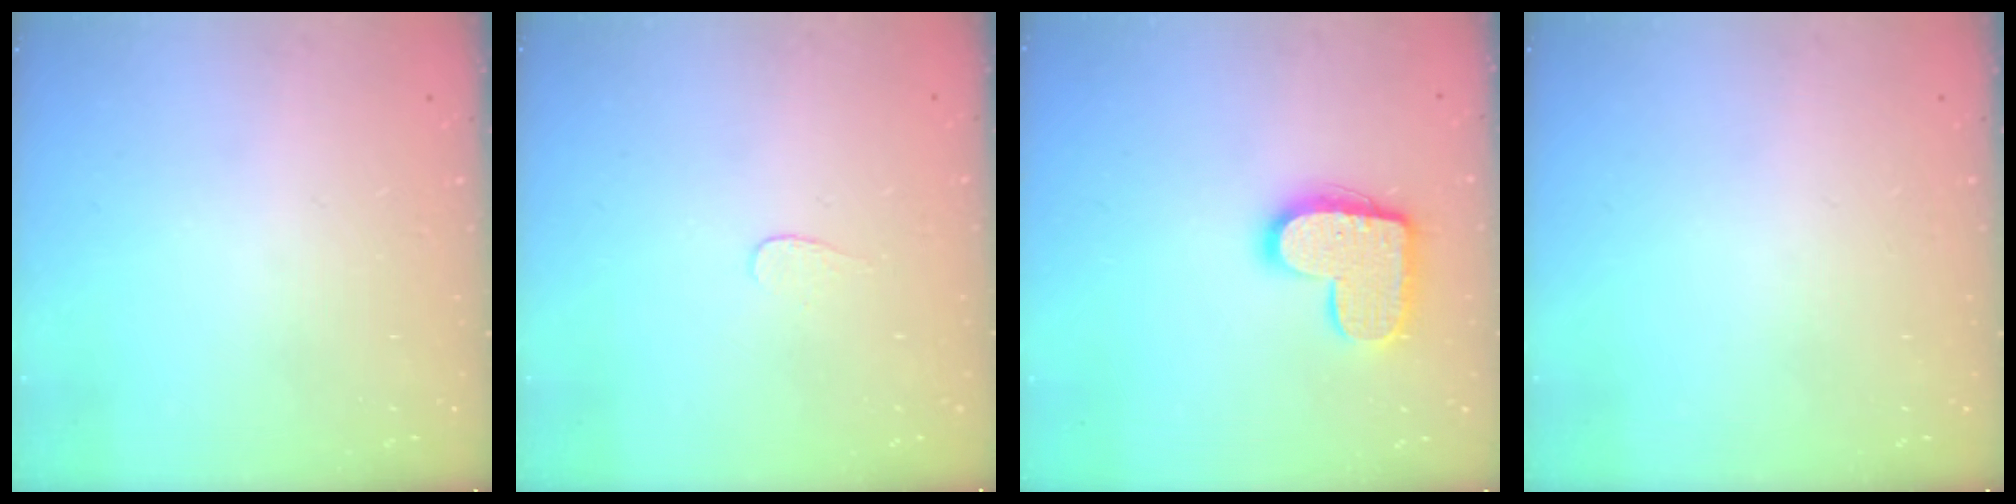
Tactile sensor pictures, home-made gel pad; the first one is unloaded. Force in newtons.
{"total": 3.3, "press": 3.3, "slide": 0.3}
{"total": 14.6, "press": 14.6, "slide": 0.8}
{"total": 0.0}